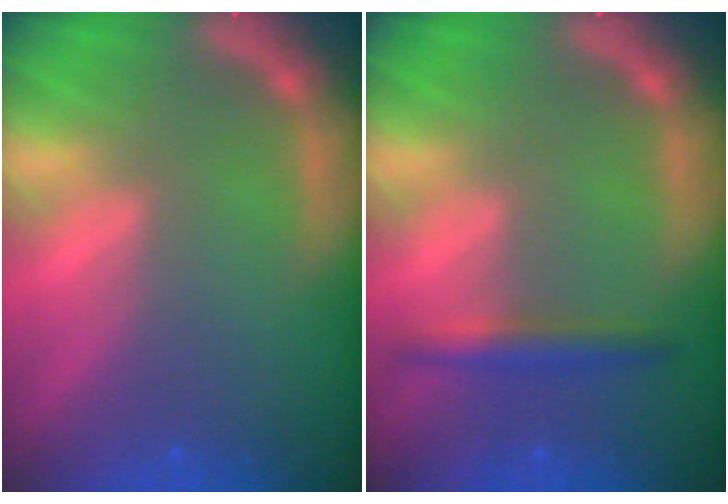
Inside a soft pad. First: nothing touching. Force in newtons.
{"total": 2.4}